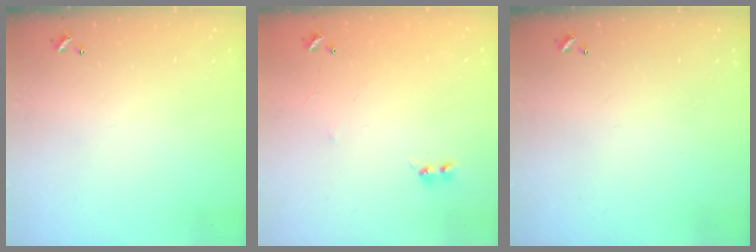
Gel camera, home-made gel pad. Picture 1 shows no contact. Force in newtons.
{"total": 5.4, "press": 5.4, "slide": 0.7}
{"total": 0.0}